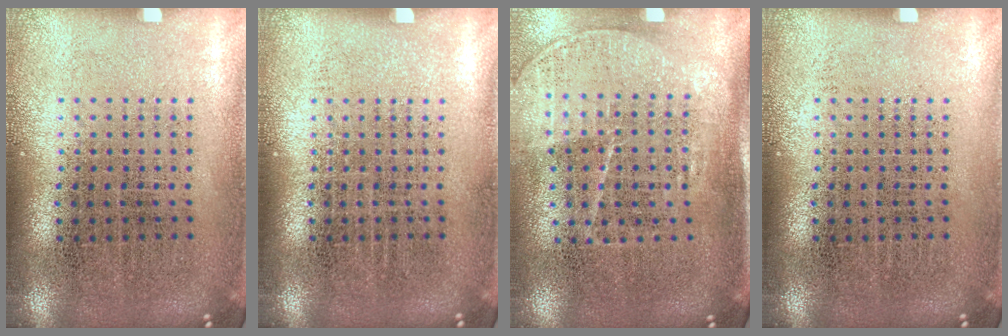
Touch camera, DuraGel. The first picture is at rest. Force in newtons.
{"total": 0.0}
{"total": 1.6, "press": 1.4, "slide": 0.9}
{"total": 0.0}